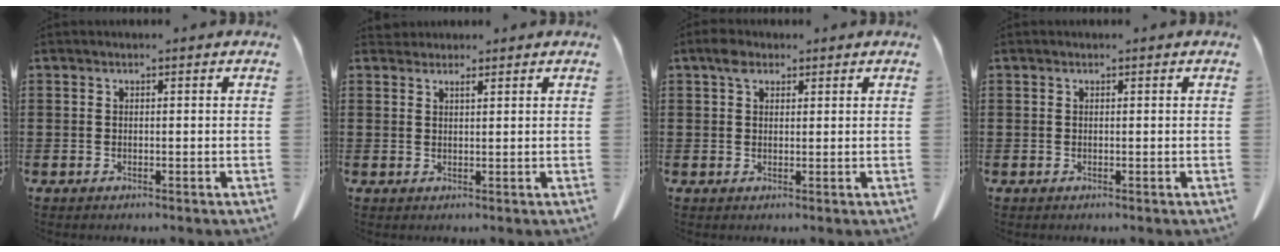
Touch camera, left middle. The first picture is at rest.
{"total": 1.2, "force": [1.1, 0.3, 0.3], "torque": [-0.008, 0.001, 0.021]}
{"total": 2.9, "force": [1.7, 1.7, 1.6], "torque": [-0.030, 0.005, 0.029]}
{"total": 0.0}